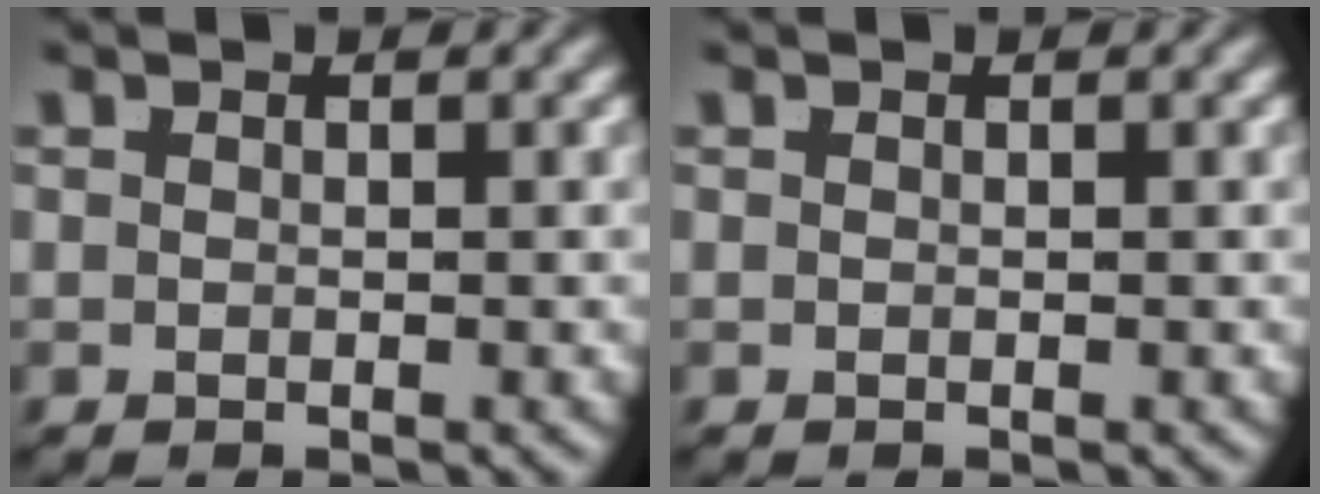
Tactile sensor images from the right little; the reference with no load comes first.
{"total": 0.0}